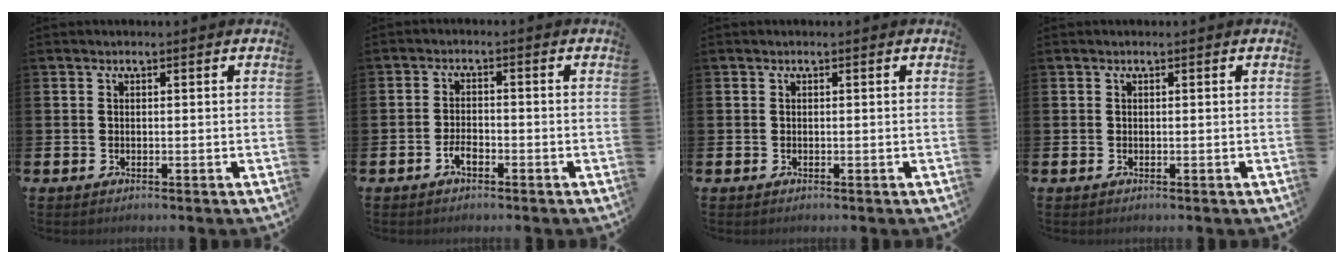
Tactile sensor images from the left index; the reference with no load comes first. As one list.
[{"total": 2.1, "force": [-1.2, 1.0, 1.5], "torque": [-0.035, 0.007, -0.021]}, {"total": 0.0}, {"total": 0.0}]